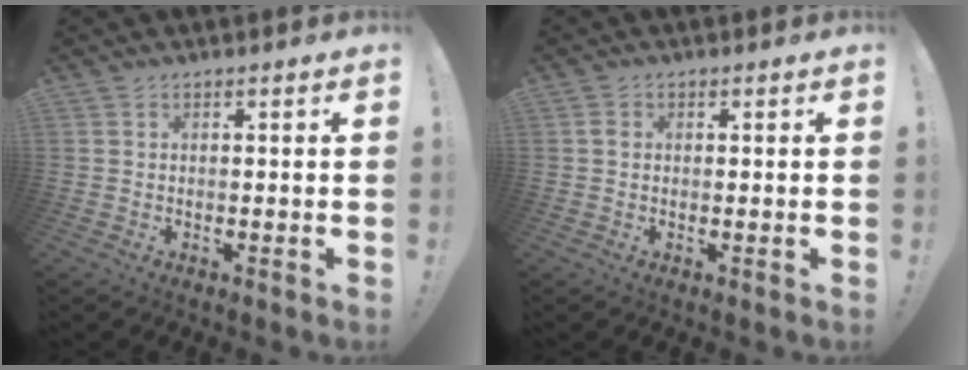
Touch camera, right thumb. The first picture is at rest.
{"total": 1.4, "force": [0.1, 1.1, 0.9], "torque": [-0.009, 0.003, 0.000]}